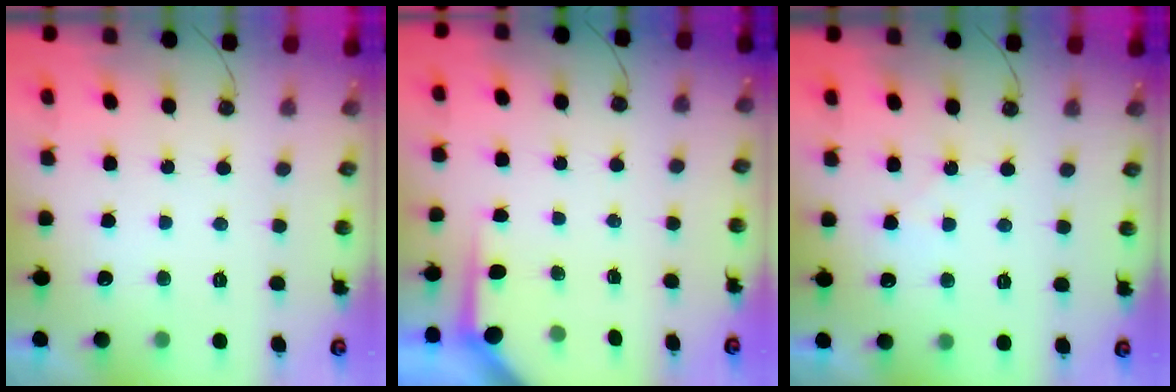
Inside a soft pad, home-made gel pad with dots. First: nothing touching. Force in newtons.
{"total": 3.6, "press": 3.6, "slide": 0.3}
{"total": 5.4, "press": 5.3, "slide": 0.8}